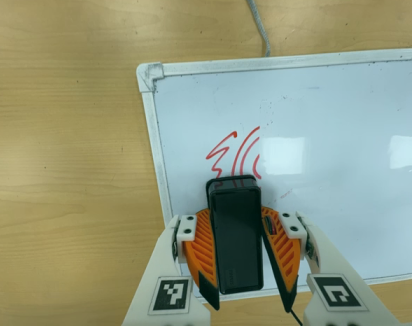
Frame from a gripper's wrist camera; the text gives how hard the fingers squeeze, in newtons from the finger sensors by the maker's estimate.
{"total": 16.8, "left": 17.6, "right": 16.1}